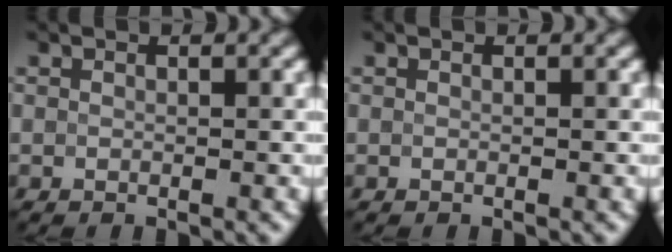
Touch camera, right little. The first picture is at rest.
{"total": 0.0}